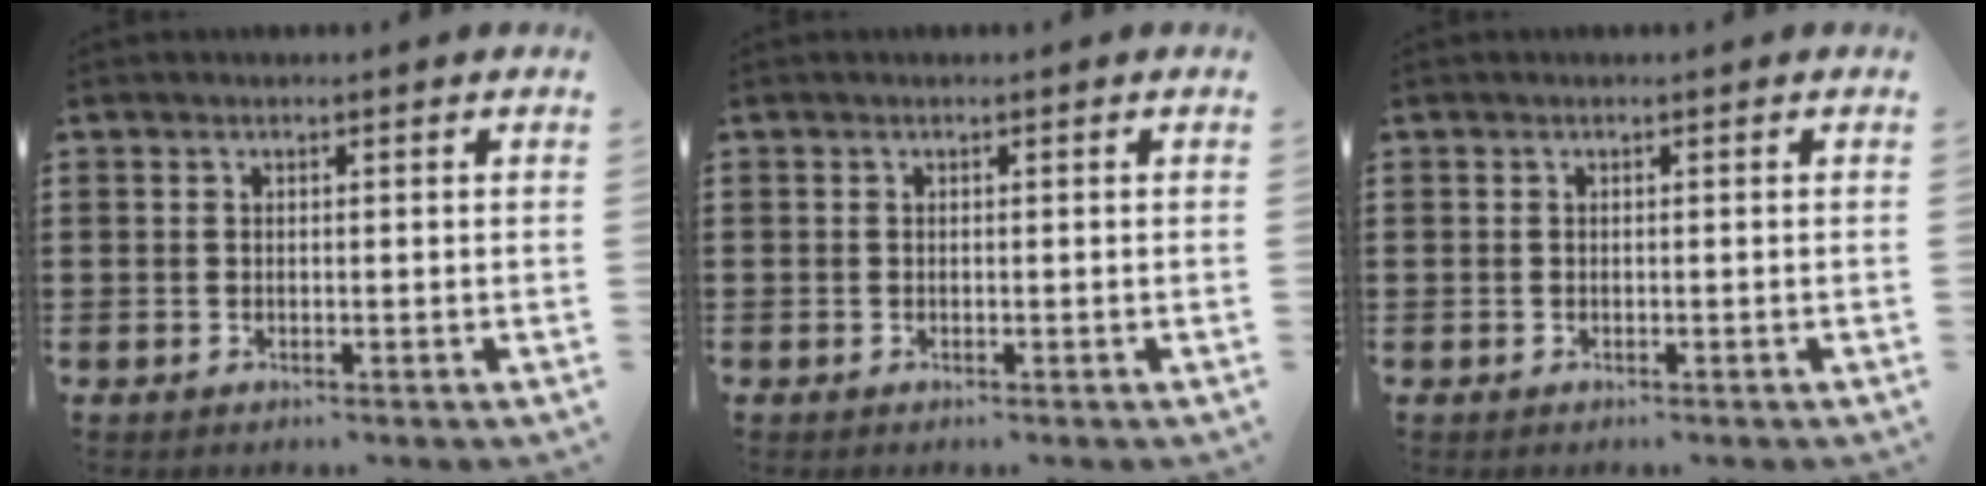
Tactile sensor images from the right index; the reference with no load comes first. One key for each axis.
{"total": 0.0}
{"total": 0.0}